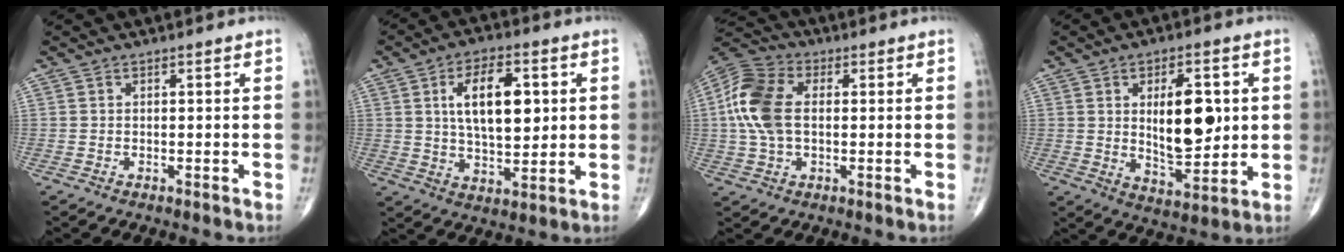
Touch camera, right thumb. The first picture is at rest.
{"total": 13.1, "force": [2.9, 6.6, 11.0], "torque": [-0.163, -0.008, 0.051]}
{"total": 12.5, "force": [1.0, 7.7, 9.7], "torque": [-0.210, 0.024, 0.013]}
{"total": 13.0, "force": [1.9, 6.2, 11.2], "torque": [-0.146, -0.018, 0.040]}